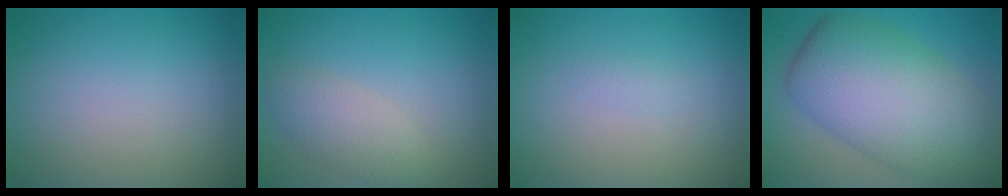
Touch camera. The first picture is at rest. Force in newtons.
{"total": 2.6, "press": 2.6, "slide": 0.2}
{"total": 0.6, "press": 0.6, "slide": 0.0}
{"total": 11.1, "press": 11.1, "slide": 0.5}